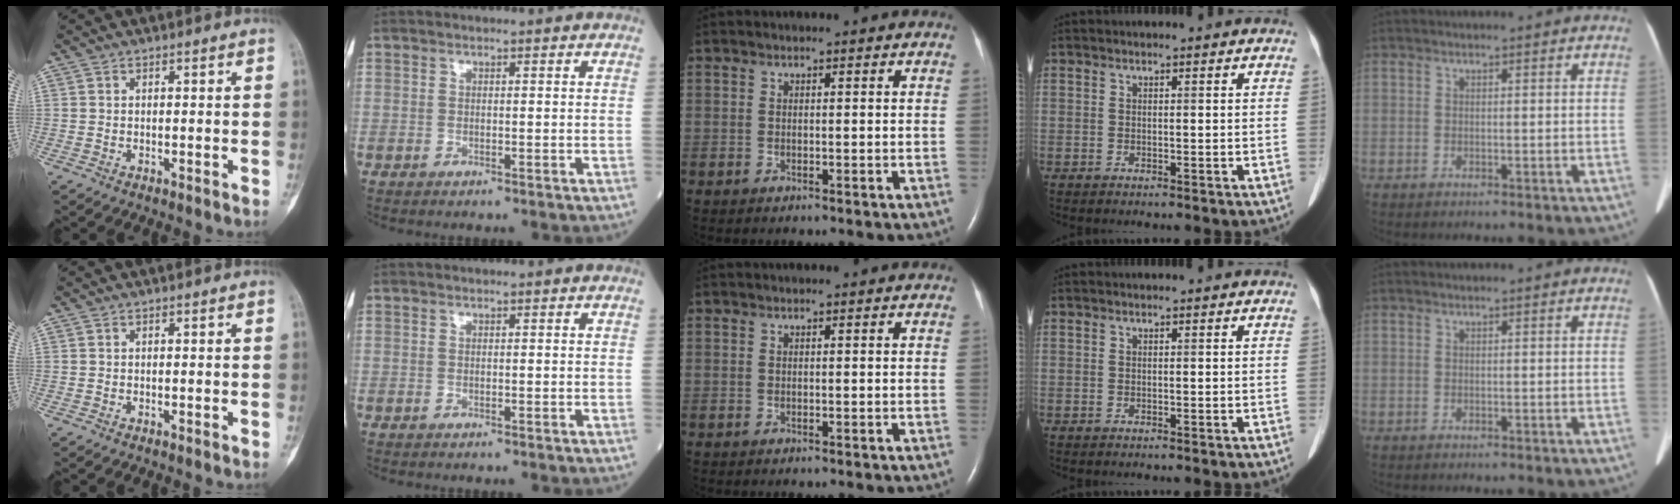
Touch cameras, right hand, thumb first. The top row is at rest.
{}